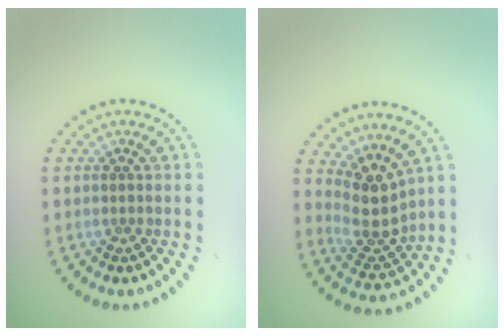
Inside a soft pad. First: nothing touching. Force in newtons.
{"total": 3.8, "press": 2.9, "slide": 2.4}